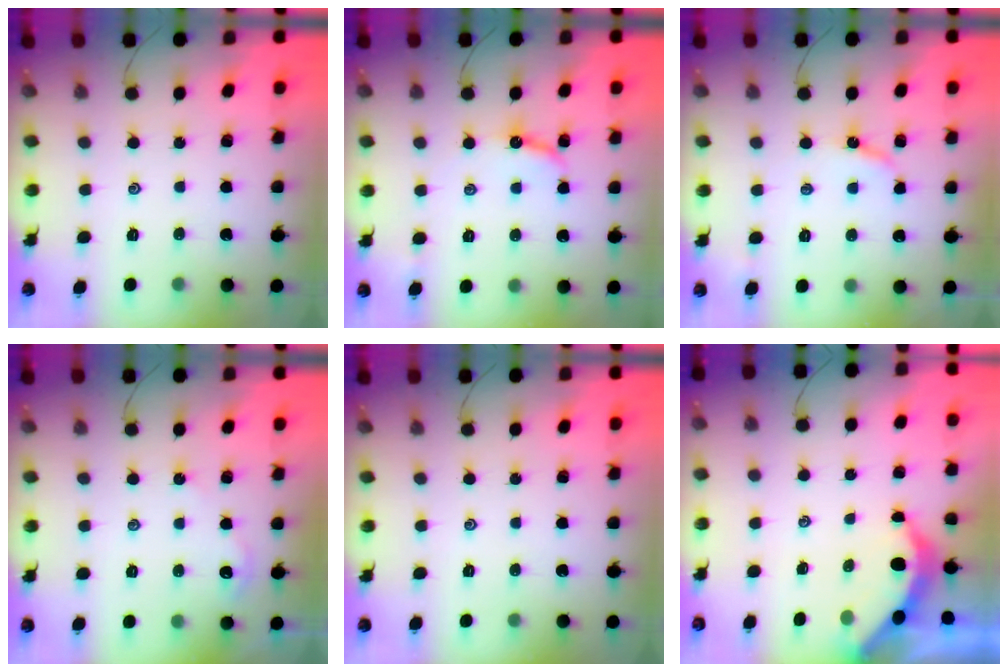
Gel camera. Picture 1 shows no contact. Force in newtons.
{"total": 7.2, "press": 7.2, "slide": 0.2}
{"total": 5.1, "press": 5.1, "slide": 0.4}
{"total": 4.0, "press": 4.0, "slide": 0.4}
{"total": 0.0}
{"total": 3.9, "press": 3.9, "slide": 0.5}